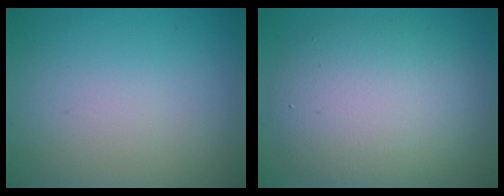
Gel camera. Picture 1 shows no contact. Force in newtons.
{"total": 8.1, "press": 8.1, "slide": 0.3}